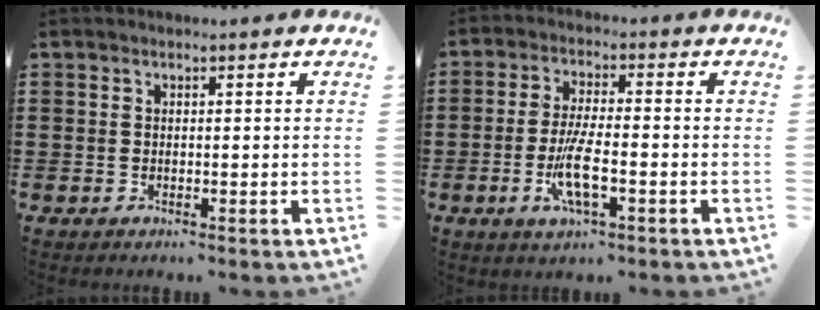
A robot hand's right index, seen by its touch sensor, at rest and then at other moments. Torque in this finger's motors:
{"motor_torque": [1.08, 1.06, 0.34, 0.13]}